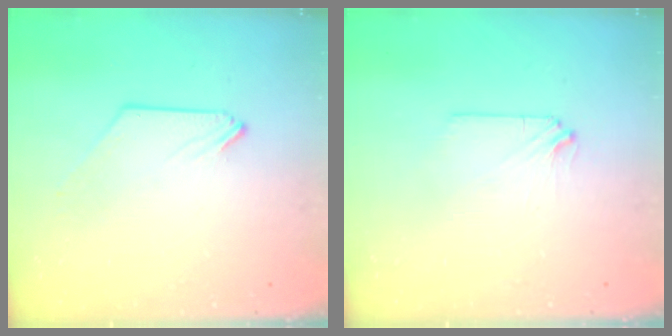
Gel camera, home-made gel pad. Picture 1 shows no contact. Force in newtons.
{"total": 1.1, "press": 1.1, "slide": 0.3}